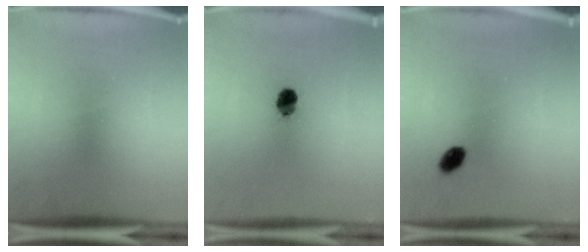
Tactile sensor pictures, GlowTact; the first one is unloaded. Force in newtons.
{"total": 4.9}
{"total": 3.5}